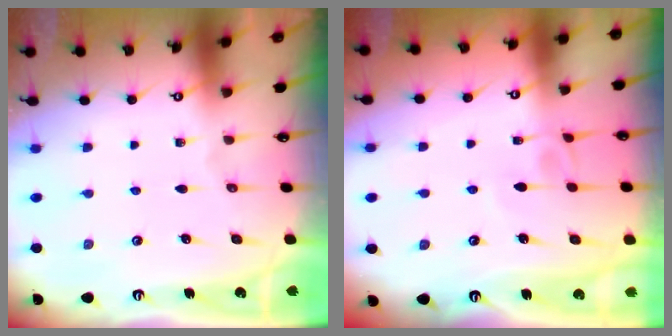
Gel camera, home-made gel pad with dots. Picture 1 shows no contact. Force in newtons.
{"total": 4.3, "press": 4.3, "slide": 0.2}